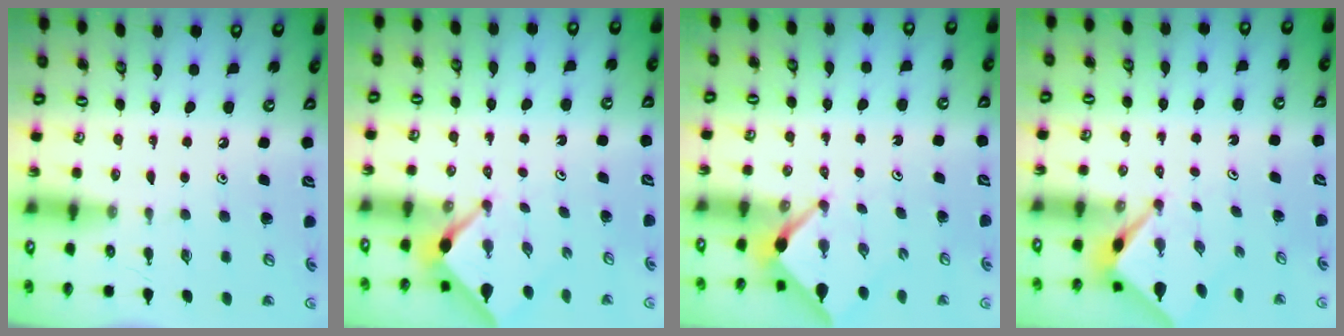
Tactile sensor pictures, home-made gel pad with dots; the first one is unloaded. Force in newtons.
{"total": 2.3, "press": 2.3, "slide": 0.3}
{"total": 2.5, "press": 2.5, "slide": 0.2}
{"total": 2.6, "press": 2.6, "slide": 0.2}